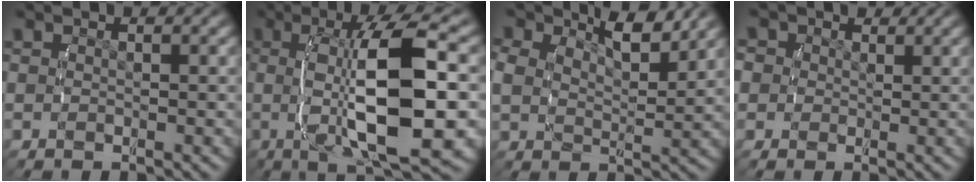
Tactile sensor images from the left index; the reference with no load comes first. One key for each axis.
{"total": 12.7, "fx": -0.8, "fy": 5.1, "fz": 11.6, "tx": -0.199, "ty": -0.006, "tz": -0.001}
{"total": 4.4, "fx": 2.8, "fy": 1.9, "fz": 2.7, "tx": -0.061, "ty": -0.007, "tz": 0.052}
{"total": 4.7, "fx": 1.1, "fy": 4.2, "fz": 1.7, "tx": -0.048, "ty": -0.003, "tz": 0.014}